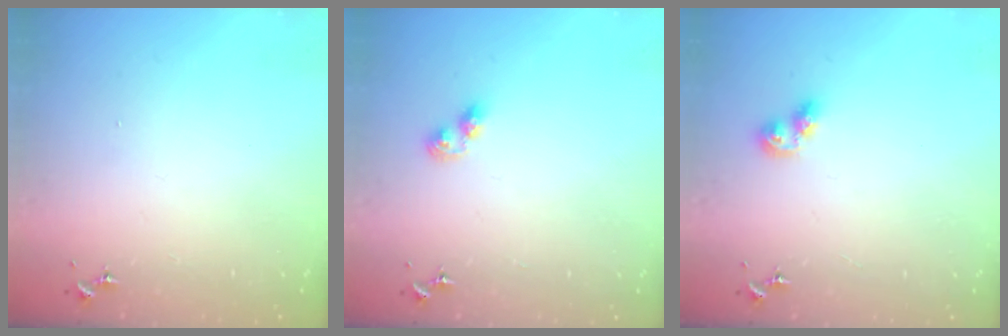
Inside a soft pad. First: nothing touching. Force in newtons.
{"total": 3.0, "press": 2.9, "slide": 0.4}
{"total": 6.0, "press": 6.0, "slide": 0.3}